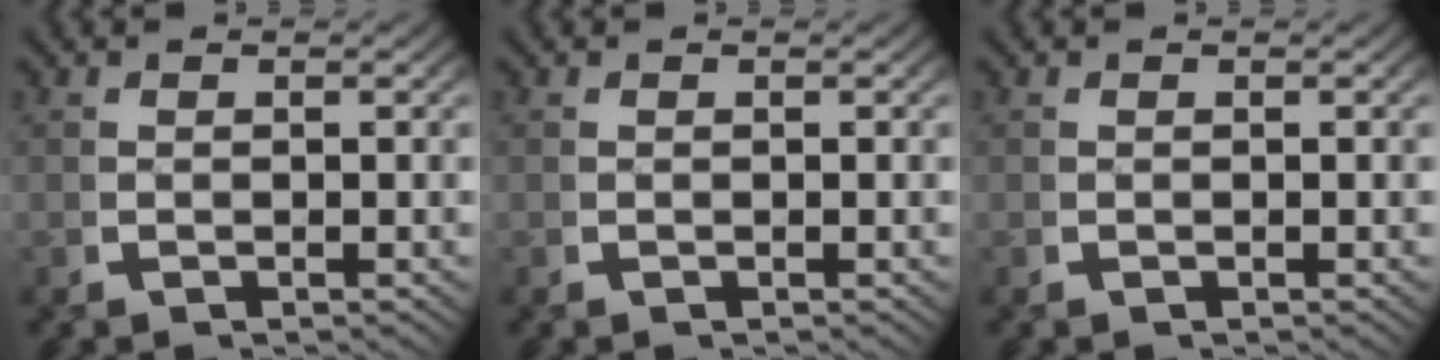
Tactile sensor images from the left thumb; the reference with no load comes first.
{"total": 0.0}
{"total": 0.0}